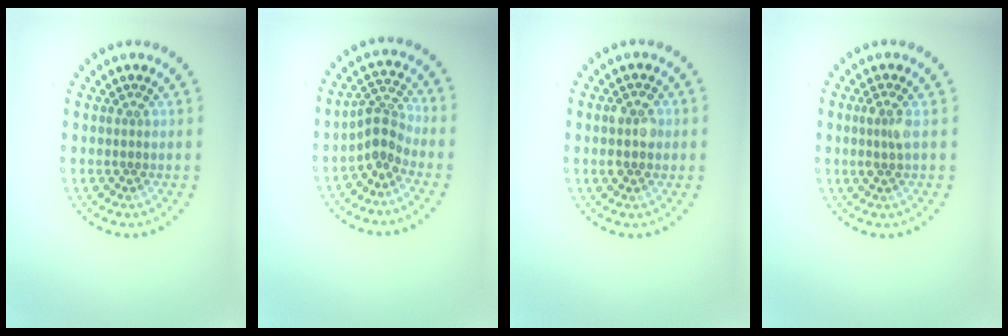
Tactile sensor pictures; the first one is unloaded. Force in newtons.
{"total": 2.7, "press": 1.9, "slide": 1.9}
{"total": 2.8, "press": 2.8, "slide": 0.2}
{"total": 1.6, "press": 1.4, "slide": 0.9}